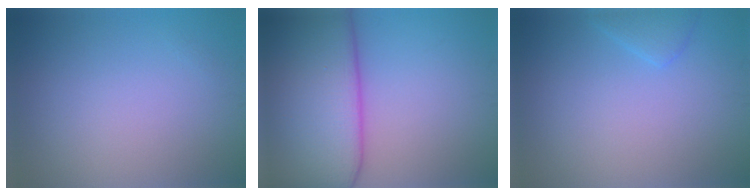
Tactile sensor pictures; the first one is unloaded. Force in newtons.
{"total": 16.4, "press": 16.4, "slide": 1.0}
{"total": 1.7, "press": 1.7, "slide": 0.1}